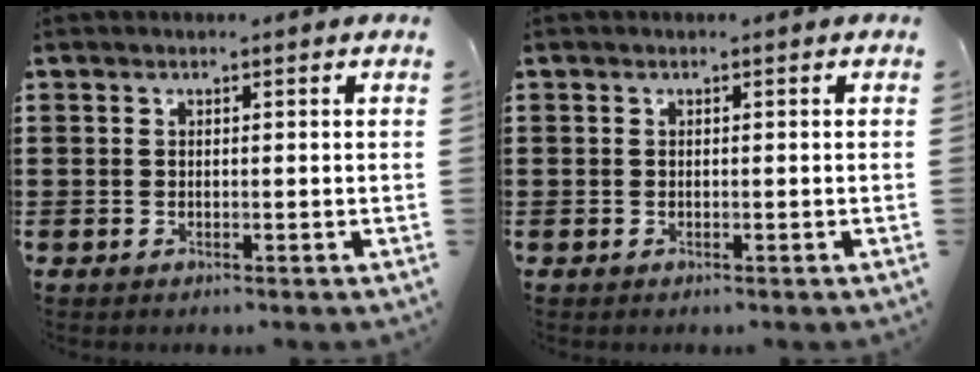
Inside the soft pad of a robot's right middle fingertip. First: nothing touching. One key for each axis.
{"total": 0.0}